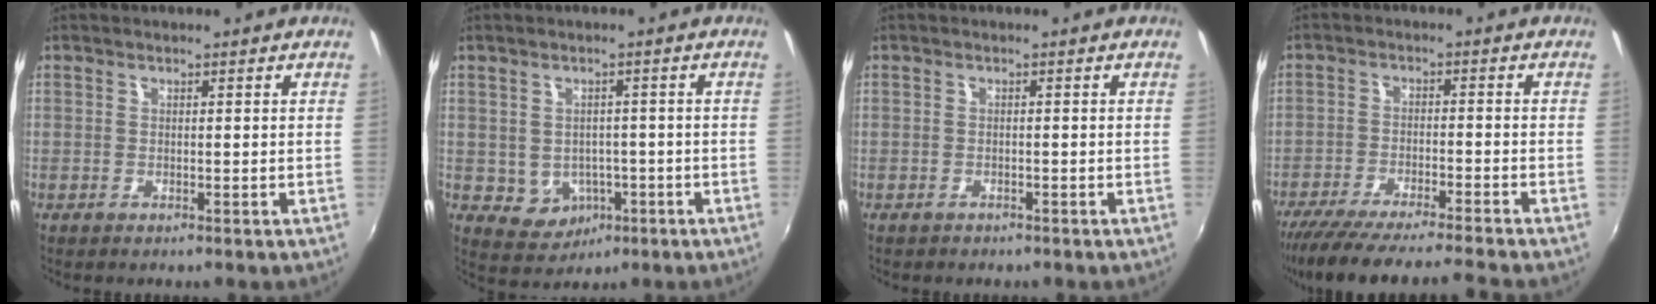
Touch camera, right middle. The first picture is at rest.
{"total": 5.7, "force": [-1.6, 5.1, 1.9], "torque": [-0.048, 0.006, -0.006]}
{"total": 1.4, "force": [-1.1, 0.9, 0.2], "torque": [-0.009, -0.002, -0.016]}
{"total": 14.5, "force": [-13.1, -0.3, 6.2], "torque": [-0.131, -0.019, -0.217]}